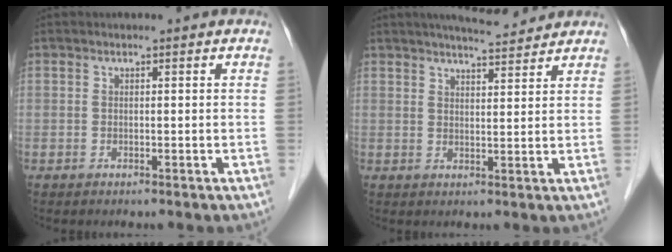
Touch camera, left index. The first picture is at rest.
{"total": 7.0, "force": [6.3, 1.0, 2.7], "torque": [-0.045, 0.012, 0.090]}